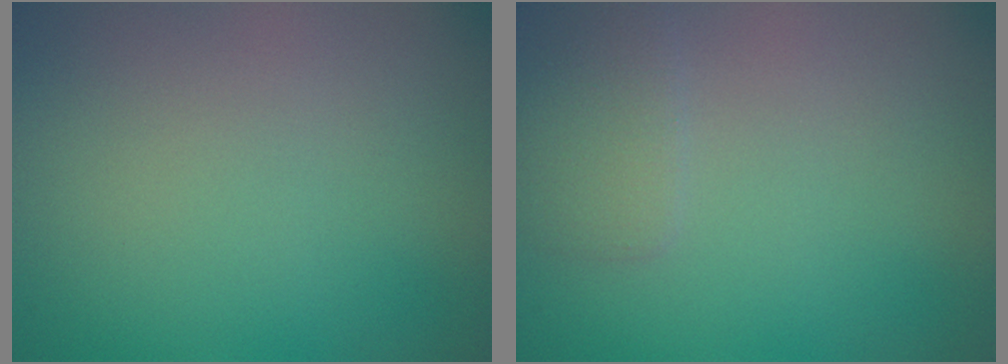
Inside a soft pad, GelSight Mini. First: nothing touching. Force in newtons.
{"total": 1.6, "press": 1.6, "slide": 0.2}